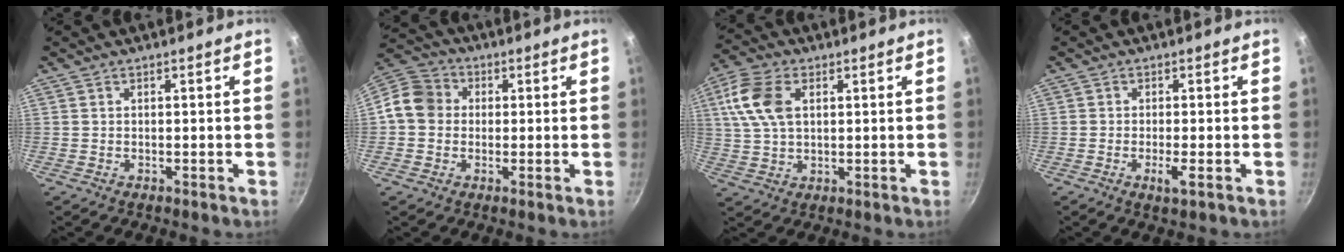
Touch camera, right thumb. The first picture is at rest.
{"total": 8.4, "force": [0.1, 7.4, 3.9], "torque": [-0.042, 0.021, -0.022]}
{"total": 10.4, "force": [2.9, 6.4, 7.7], "torque": [-0.151, 0.008, 0.049]}
{"total": 2.7, "force": [-1.0, 0.4, 2.5], "torque": [-0.050, 0.002, -0.017]}